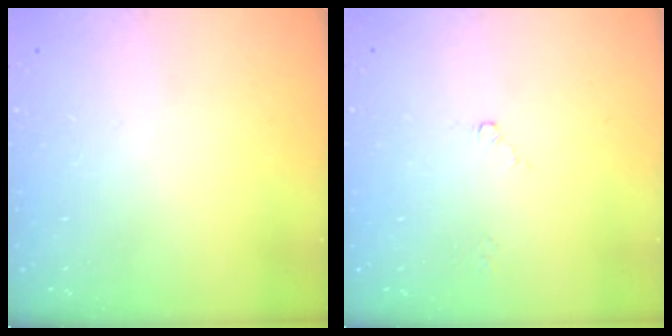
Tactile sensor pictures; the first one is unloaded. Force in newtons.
{"total": 2.0, "press": 2.0, "slide": 0.3}